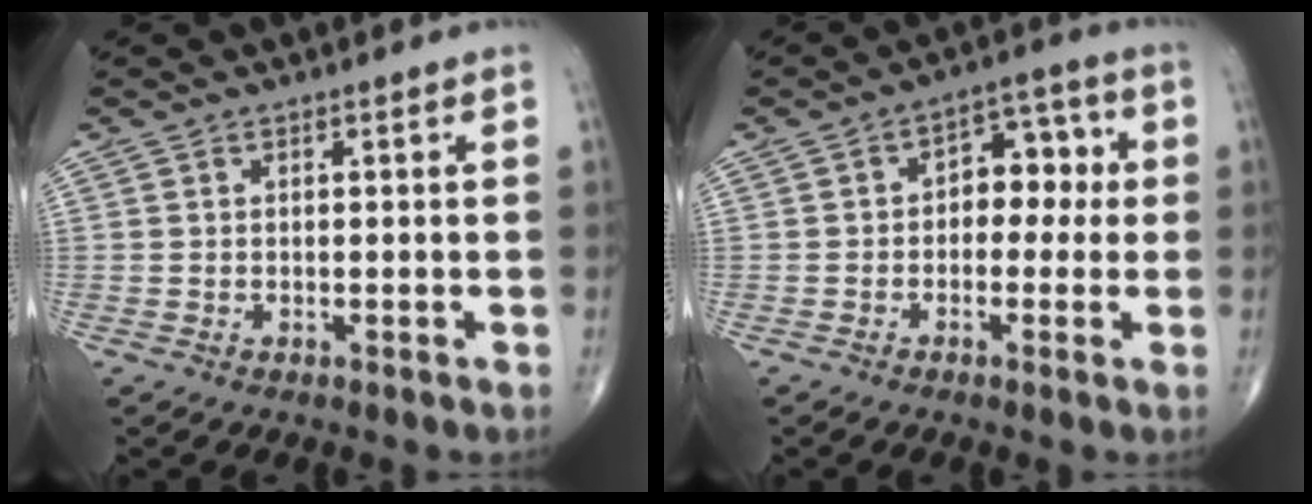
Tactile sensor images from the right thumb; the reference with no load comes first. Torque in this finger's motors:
{"motor_torque": [-0.42, 0.59, 0.23, 0.14, 0.04]}